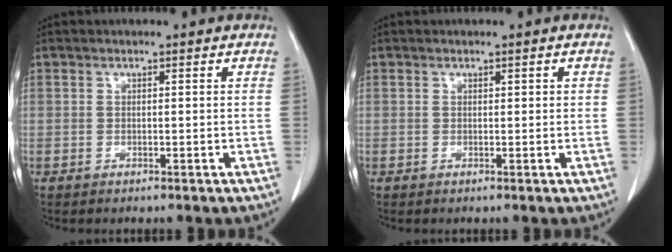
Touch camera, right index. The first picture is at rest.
{"total": 0.6, "force": [0.2, 0.2, 0.5], "torque": [-0.008, 0.003, 0.003]}